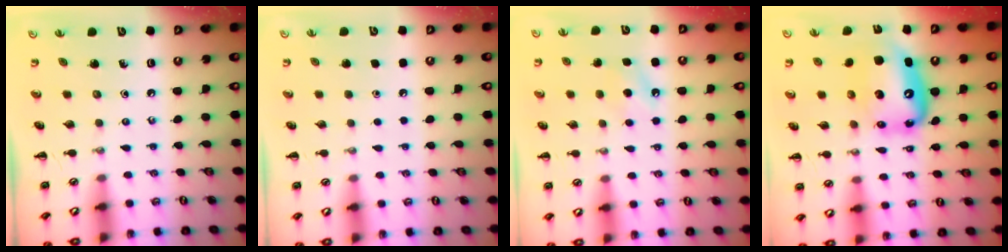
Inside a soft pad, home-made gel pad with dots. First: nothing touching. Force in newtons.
{"total": 1.6, "press": 1.6, "slide": 0.1}
{"total": 6.8, "press": 6.7, "slide": 1.5}
{"total": 12.2, "press": 11.8, "slide": 3.1}